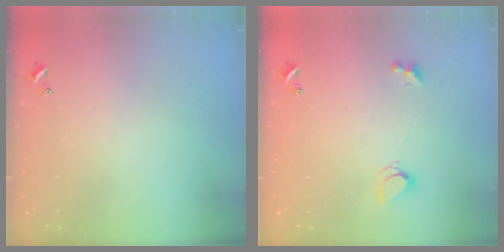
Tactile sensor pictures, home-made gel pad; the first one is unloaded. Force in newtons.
{"total": 2.2, "press": 2.1, "slide": 0.4}